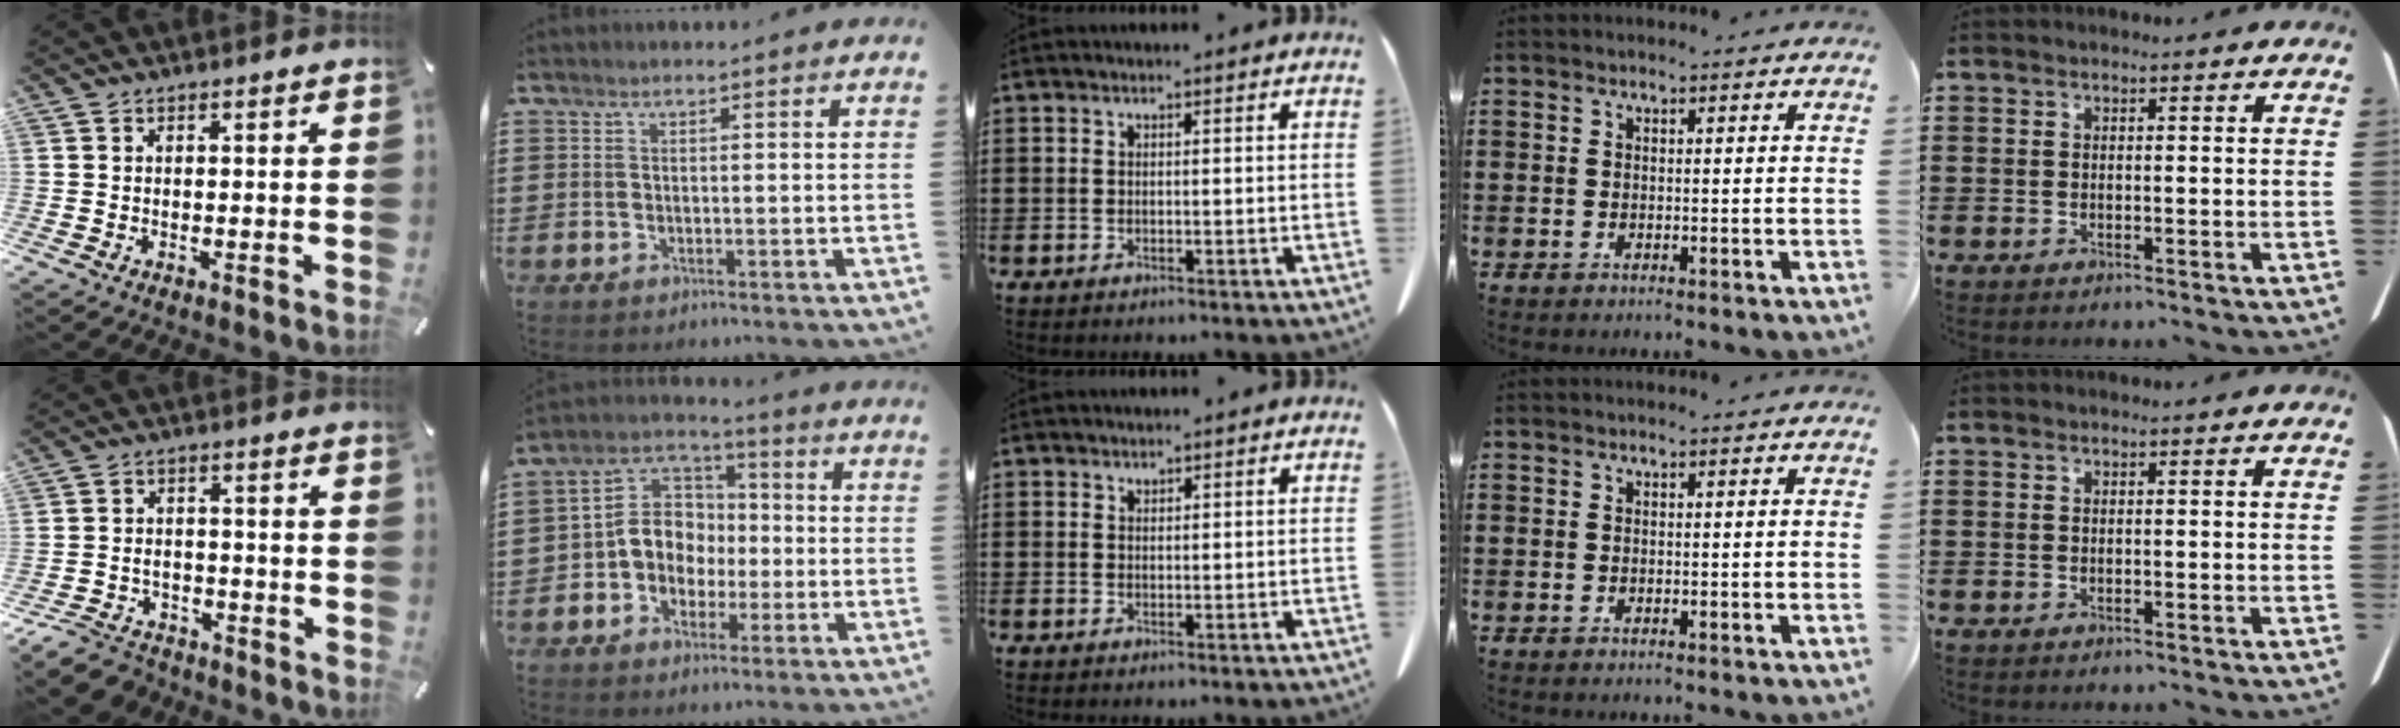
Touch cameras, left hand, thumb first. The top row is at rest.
{"thumb": {"total": 6.7, "force": [-5.1, 3.7, 2.2], "torque": [-0.050, 0.020, -0.100]}, "index": {"total": 8.5, "force": [-1.5, 7.3, 4.0], "torque": [-0.114, 0.015, -0.036]}, "middle": {"total": 0.7, "force": [0.7, 0.0, 0.0], "torque": [-0.002, -0.004, 0.017]}}